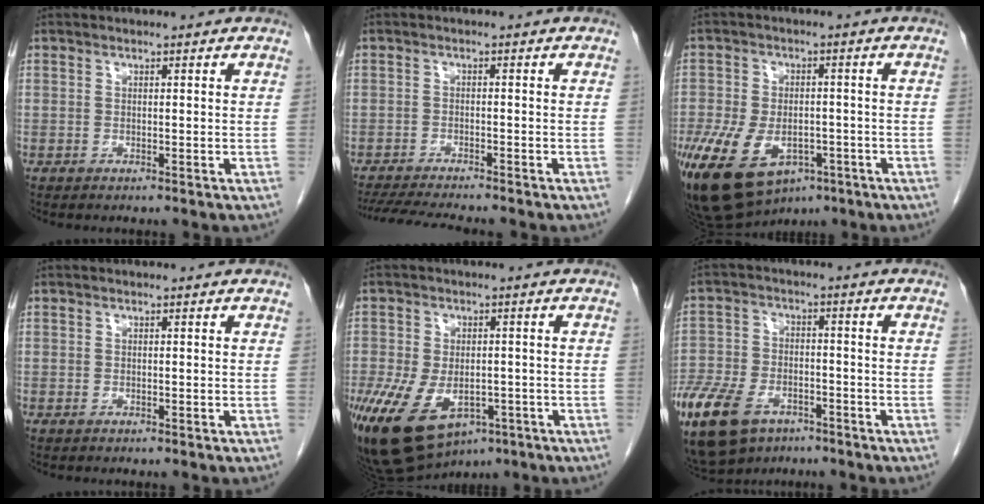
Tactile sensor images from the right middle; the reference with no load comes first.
{"total": 8.8, "force": [-8.0, 0.3, 3.8], "torque": [-0.059, -0.016, -0.126]}
{"total": 18.0, "force": [-9.1, 11.0, 11.1], "torque": [-0.260, -0.010, -0.137]}
{"total": 0.0}
{"total": 16.5, "force": [-8.0, 9.8, 10.6], "torque": [-0.234, -0.017, -0.113]}
{"total": 20.3, "force": [-11.9, 12.0, 11.3], "torque": [-0.331, -0.030, -0.205]}